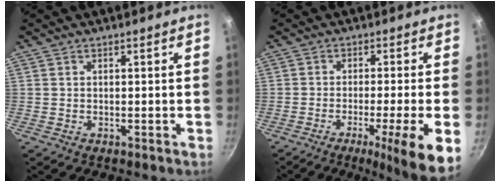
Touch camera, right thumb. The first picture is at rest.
{"total": 11.1, "force": [-4.3, 0.7, 10.2], "torque": [-0.146, 0.010, -0.064]}